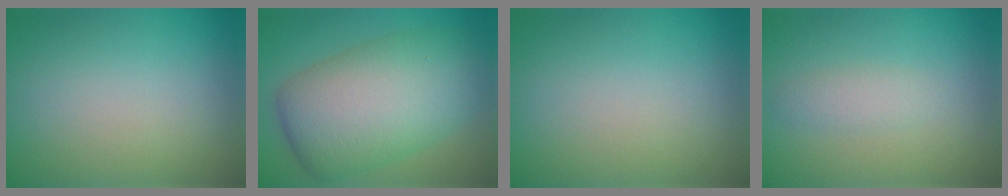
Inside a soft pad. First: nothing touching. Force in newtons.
{"total": 10.6, "press": 10.6, "slide": 0.3}
{"total": 0.0}
{"total": 1.4, "press": 1.4, "slide": 0.0}